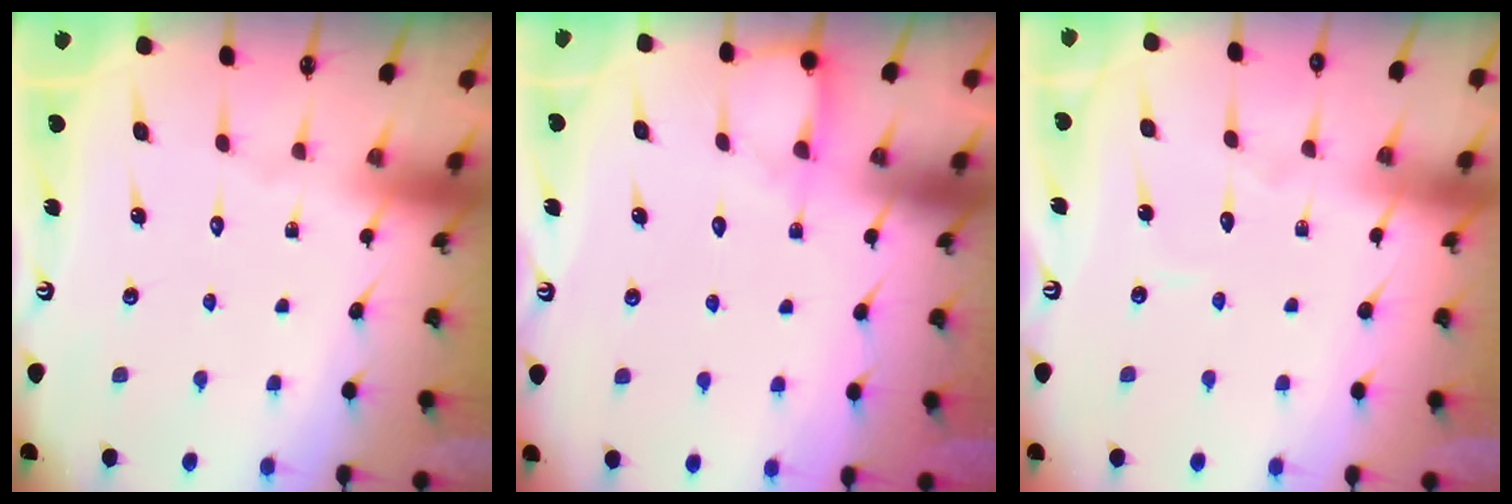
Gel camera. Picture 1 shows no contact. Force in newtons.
{"total": 6.0, "press": 6.0, "slide": 0.5}
{"total": 3.5, "press": 3.5, "slide": 0.1}